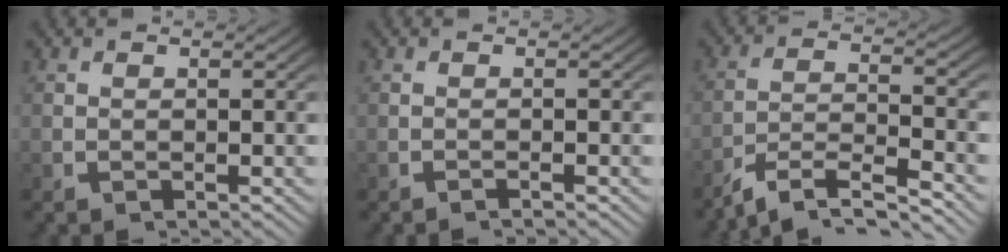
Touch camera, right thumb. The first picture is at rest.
{"total": 0.6, "force": [-0.6, -0.2, 0.2], "torque": [-0.001, 0.004, -0.014]}
{"total": 8.2, "force": [-5.3, 4.3, 4.7], "torque": [-0.100, -0.030, -0.079]}